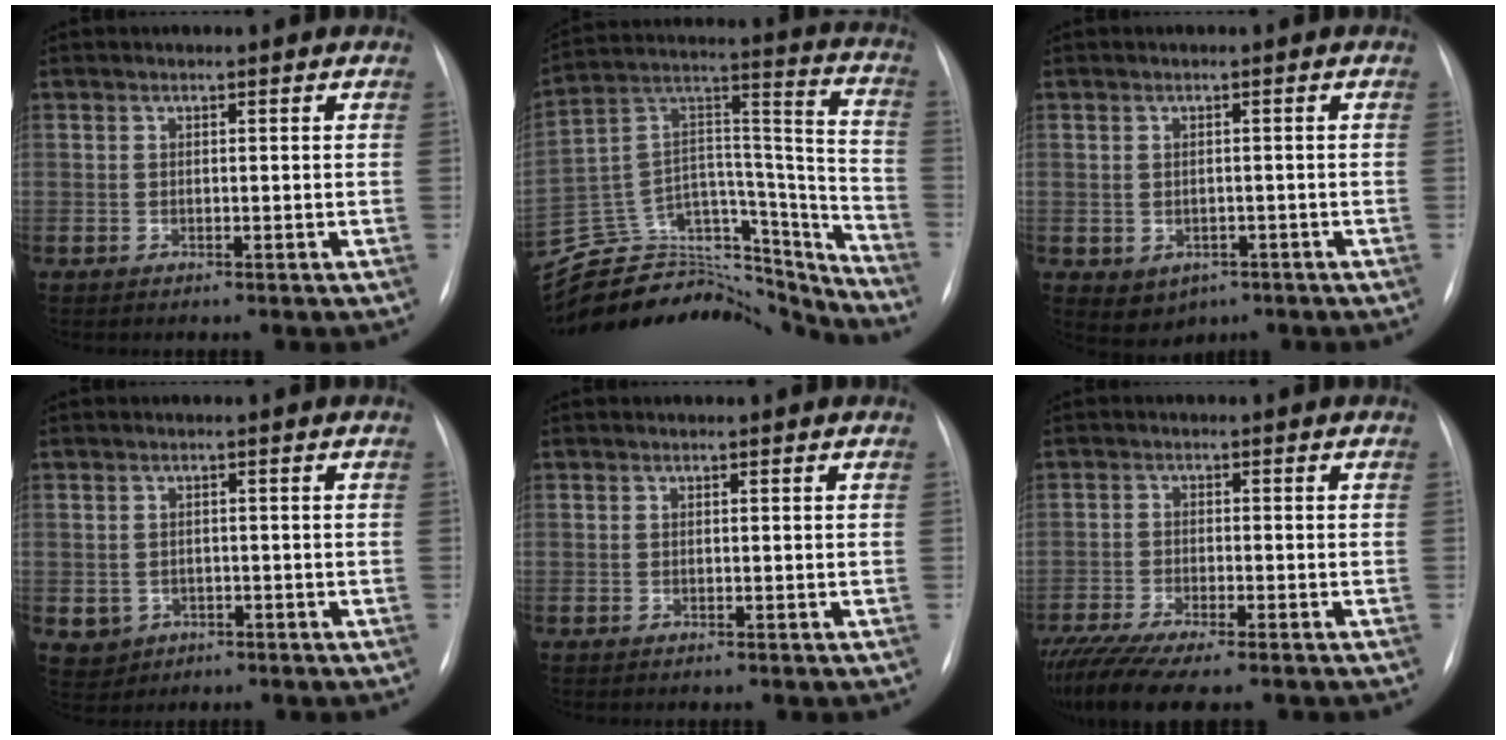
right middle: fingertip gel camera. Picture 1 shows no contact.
{"total": 31.3, "force": [-29.3, 7.9, 7.9], "torque": [-0.137, 0.038, -0.439]}
{"total": 4.4, "force": [-1.8, 3.6, 1.8], "torque": [-0.024, 0.002, -0.010]}
{"total": 3.4, "force": [-1.1, 3.1, 0.7], "torque": [-0.010, 0.004, -0.008]}
{"total": 0.0}
{"total": 10.4, "force": [-8.4, 1.0, 6.0], "torque": [-0.102, -0.019, -0.137]}